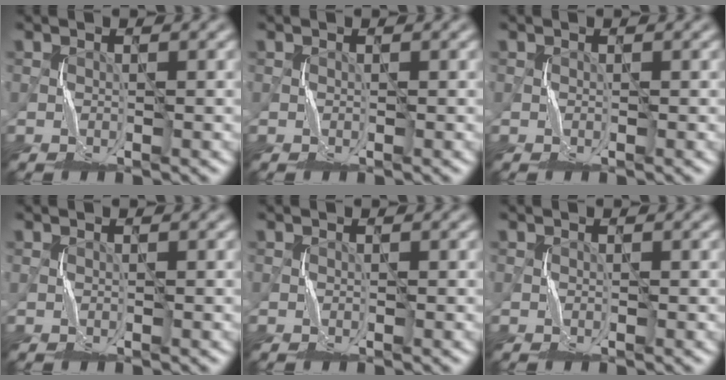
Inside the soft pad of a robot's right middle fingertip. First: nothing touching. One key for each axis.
{"total": 0.0}
{"total": 0.0}
{"total": 0.0}
{"total": 0.0}
{"total": 0.0}